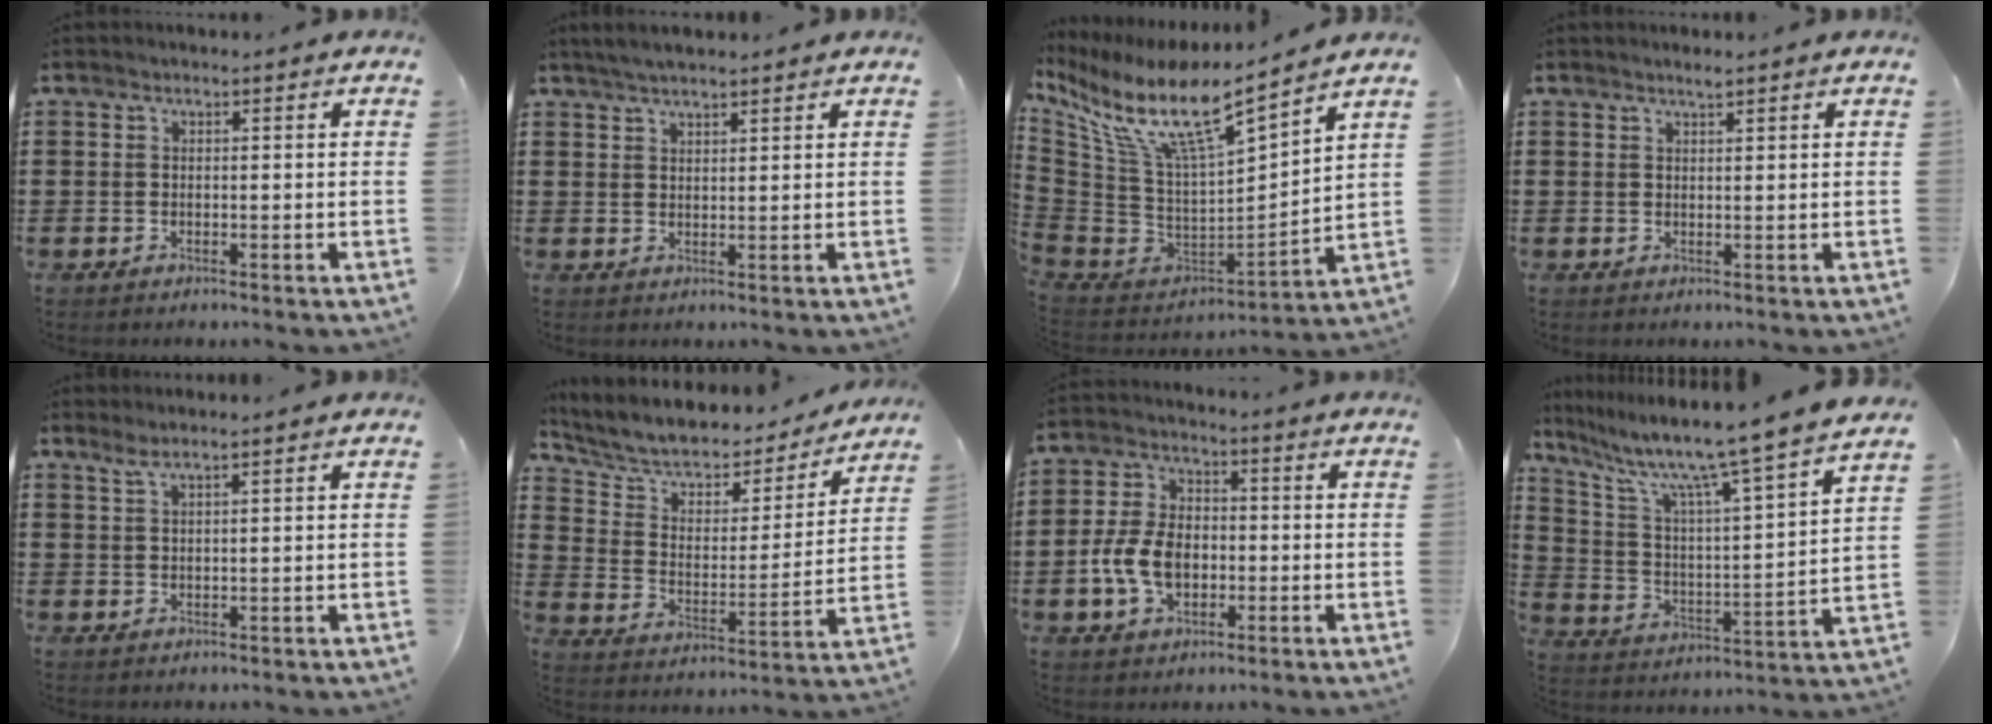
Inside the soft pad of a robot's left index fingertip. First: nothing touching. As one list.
[{"total": 2.5, "force": [2.3, 0.3, 0.9], "torque": [-0.024, 0.003, 0.044]}, {"total": 11.4, "force": [7.3, 2.0, 8.5], "torque": [-0.203, -0.065, 0.116]}, {"total": 1.3, "force": [1.1, 0.0, 0.6], "torque": [-0.013, 0.000, 0.020]}, {"total": 1.7, "force": [1.4, -0.1, 1.1], "torque": [-0.023, 0.000, 0.025]}, {"total": 6.1, "force": [5.1, 2.8, 1.8], "torque": [-0.069, -0.038, 0.082]}, {"total": 7.9, "force": [-1.9, 5.2, 5.6], "torque": [-0.135, 0.004, -0.042]}, {"total": 9.7, "force": [8.0, -0.8, 5.3], "torque": [-0.128, -0.071, 0.121]}]